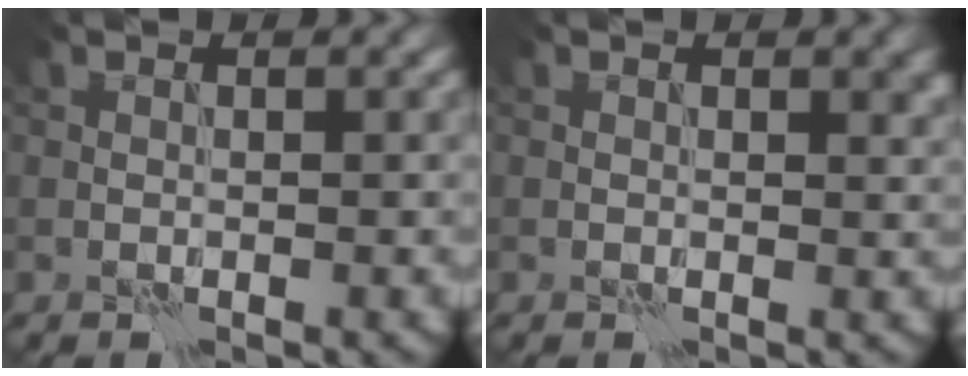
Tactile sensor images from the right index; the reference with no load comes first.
{"total": 1.4, "force": [0.4, 0.8, 1.1], "torque": [-0.008, 0.000, 0.008]}